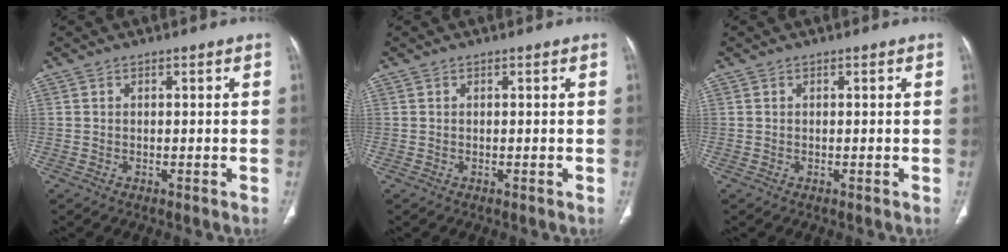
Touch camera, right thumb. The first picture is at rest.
{"total": 0.0}
{"total": 0.0}